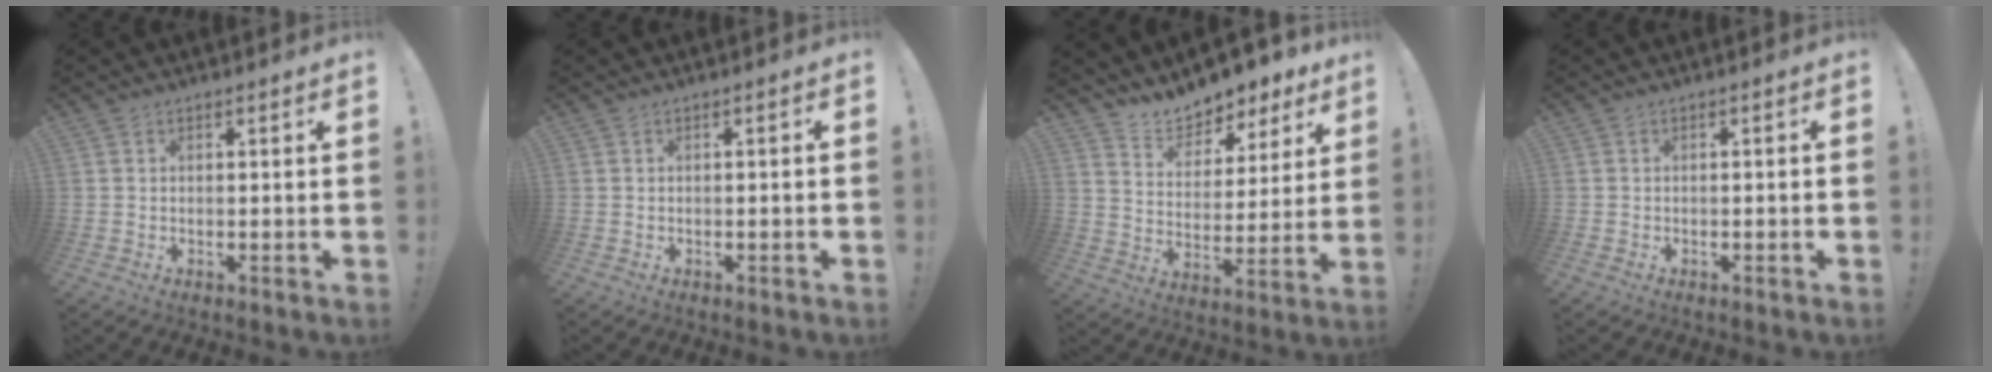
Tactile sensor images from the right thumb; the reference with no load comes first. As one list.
[{"total": 0.9, "force": [-0.5, -0.3, 0.6], "torque": [-0.012, -0.001, -0.009]}, {"total": 10.1, "force": [9.3, 3.7, 1.4], "torque": [-0.031, -0.083, 0.171]}, {"total": 1.0, "force": [-0.9, -0.2, 0.5], "torque": [-0.008, 0.000, -0.015]}]